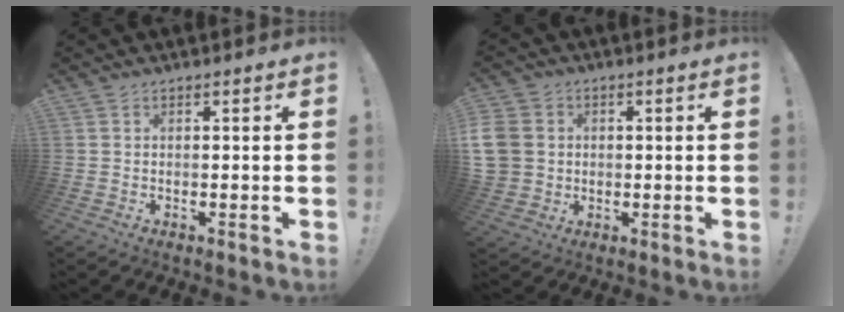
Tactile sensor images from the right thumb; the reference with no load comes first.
{"total": 8.7, "force": [0.6, 7.7, 3.9], "torque": [-0.088, 0.005, 0.016]}